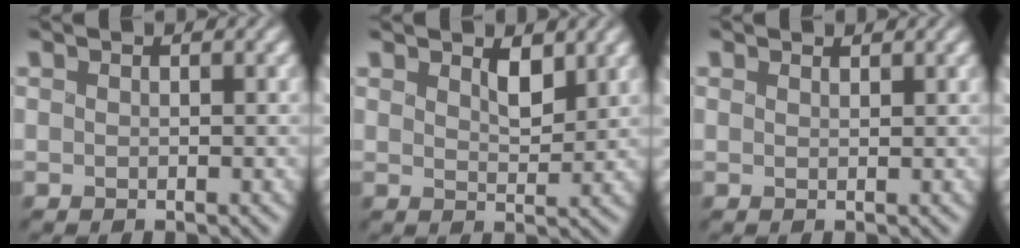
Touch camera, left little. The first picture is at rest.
{"total": 1.9, "force": [1.1, 0.7, 1.4], "torque": [-0.029, -0.004, 0.017]}
{"total": 0.7, "force": [0.7, 0.1, 0.1], "torque": [-0.005, 0.001, 0.012]}